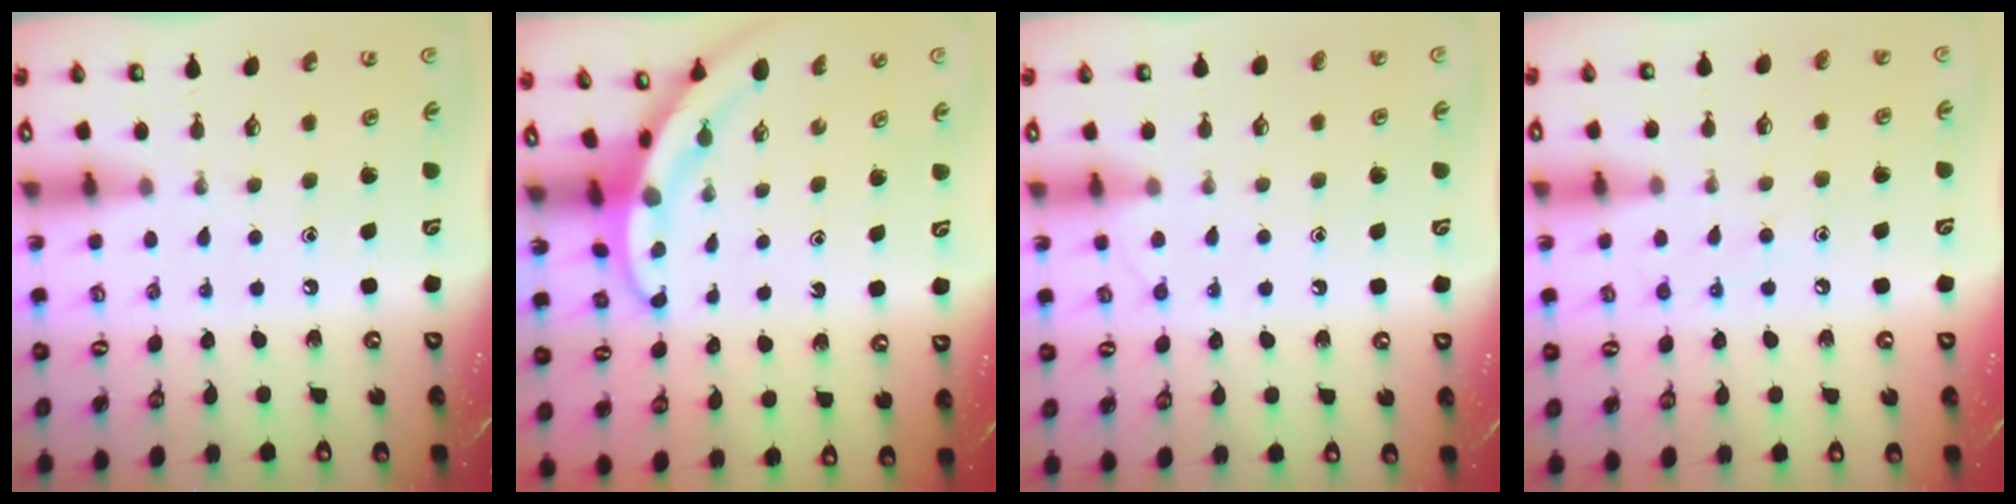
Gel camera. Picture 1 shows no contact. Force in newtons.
{"total": 3.3, "press": 3.3, "slide": 0.3}
{"total": 5.0, "press": 4.9, "slide": 0.6}
{"total": 9.3, "press": 9.3, "slide": 0.6}